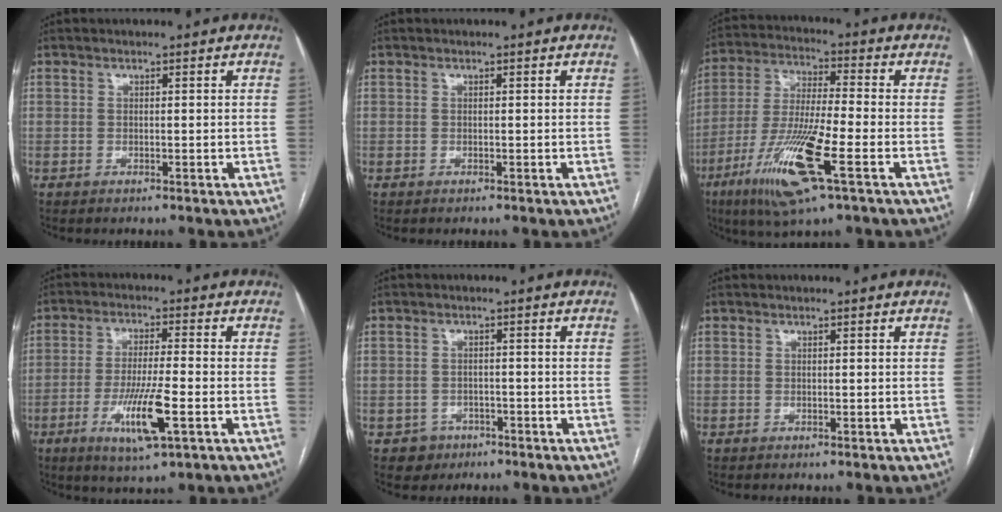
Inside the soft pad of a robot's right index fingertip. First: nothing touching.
{"total": 0.0}
{"total": 15.1, "force": [-6.4, 1.2, 13.6], "torque": [-0.277, -0.023, -0.118]}
{"total": 6.8, "force": [-2.5, 0.6, 6.3], "torque": [-0.117, -0.012, -0.041]}
{"total": 3.2, "force": [-1.7, 2.7, -0.1], "torque": [0.009, 0.014, -0.024]}
{"total": 0.0}